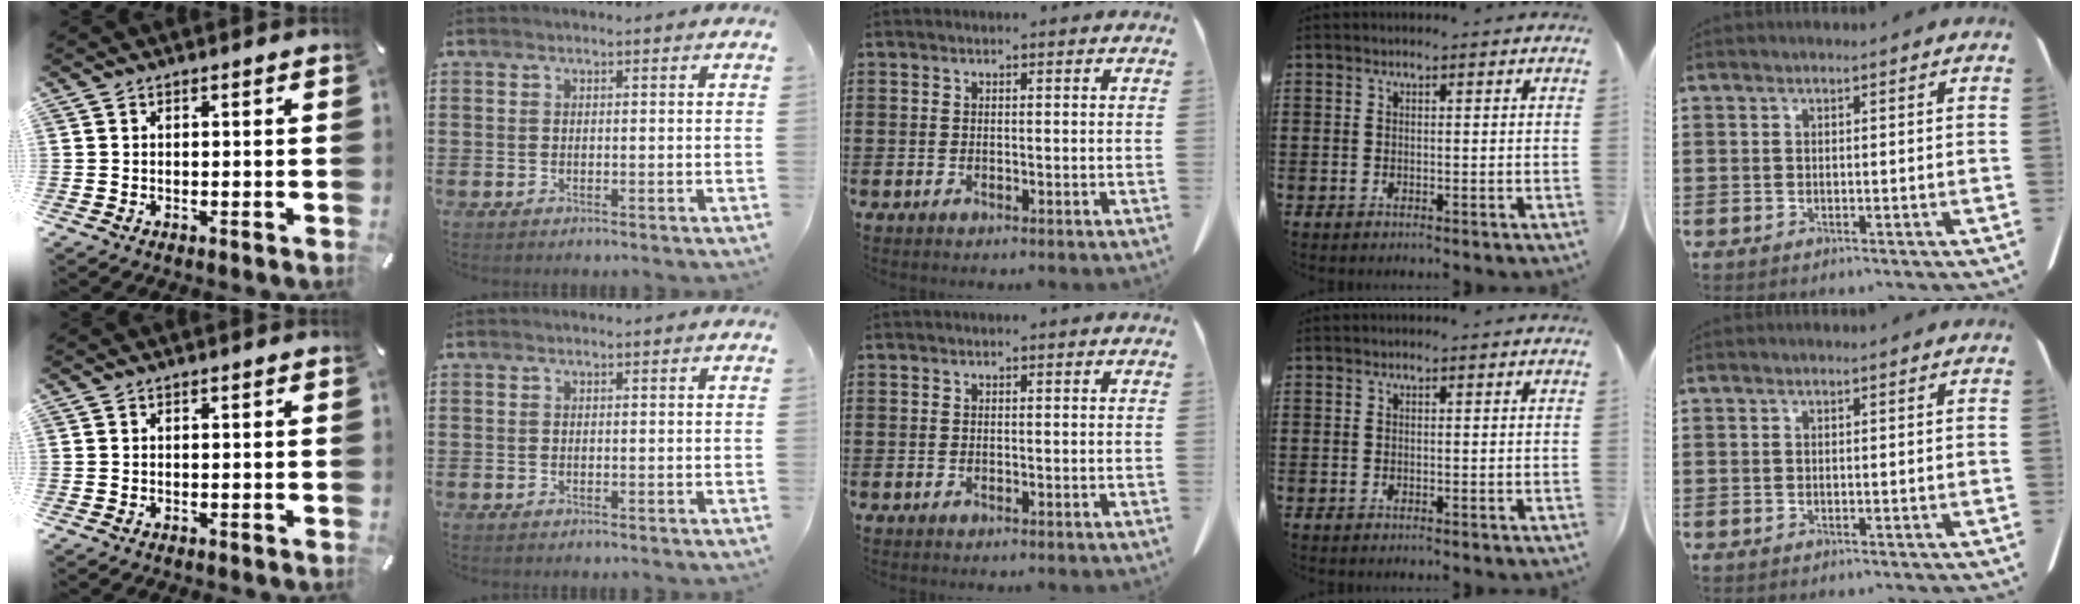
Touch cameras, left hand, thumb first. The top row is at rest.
{}